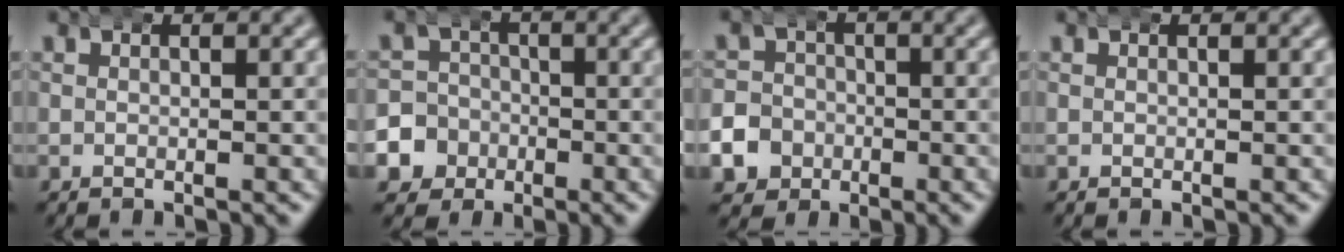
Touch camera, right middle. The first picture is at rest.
{"total": 10.6, "force": [-3.9, 9.7, 1.7], "torque": [-0.064, -0.041, -0.073]}
{"total": 8.2, "force": [-3.3, 7.3, 1.6], "torque": [-0.045, -0.027, -0.062]}
{"total": 0.0}